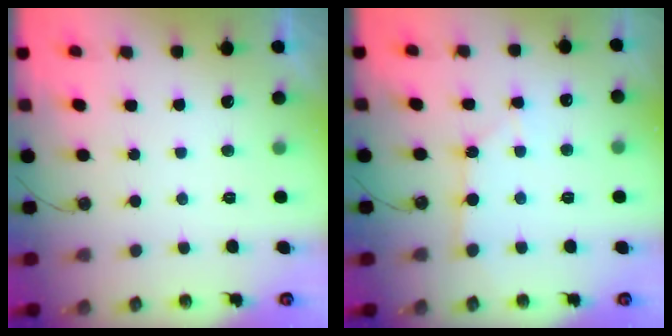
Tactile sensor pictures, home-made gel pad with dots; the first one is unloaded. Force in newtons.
{"total": 2.1, "press": 2.1, "slide": 0.3}